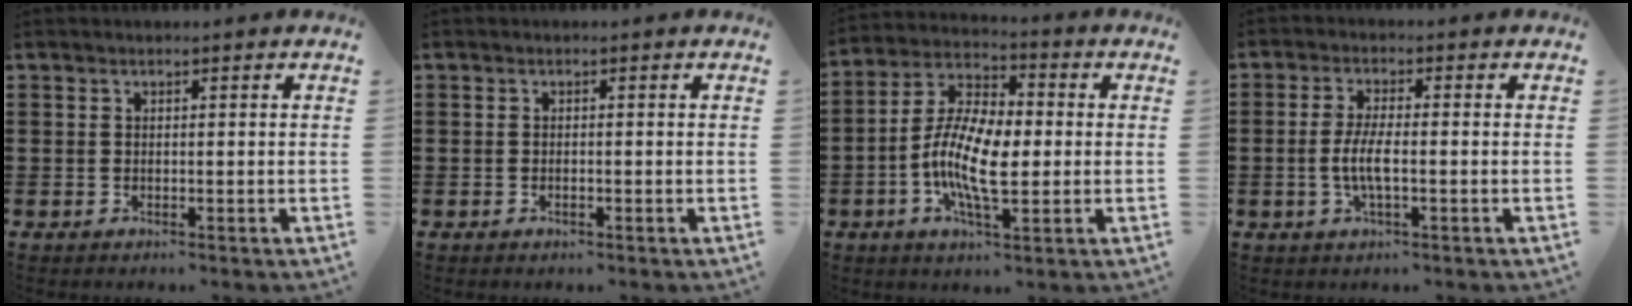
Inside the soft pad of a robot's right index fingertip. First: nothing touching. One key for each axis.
{"total": 0.6, "fx": -0.3, "fy": 0.1, "fz": 0.5, "tx": -0.010, "ty": -0.004, "tz": -0.005}
{"total": 11.2, "fx": -2.1, "fy": 4.7, "fz": 9.9, "tx": -0.218, "ty": -0.004, "tz": -0.043}
{"total": 4.6, "fx": -1.0, "fy": 1.1, "fz": 4.3, "tx": -0.095, "ty": -0.004, "tz": -0.026}